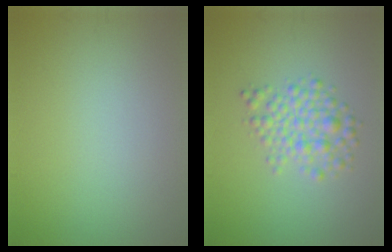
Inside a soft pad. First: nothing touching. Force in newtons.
{"total": 3.4, "press": 3.4, "slide": 0.1}